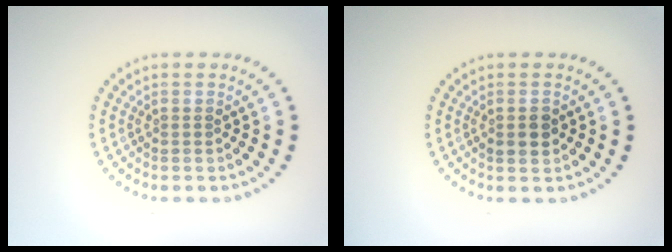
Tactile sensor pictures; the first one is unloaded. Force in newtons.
{"total": 1.6, "press": 1.6, "slide": 0.2}